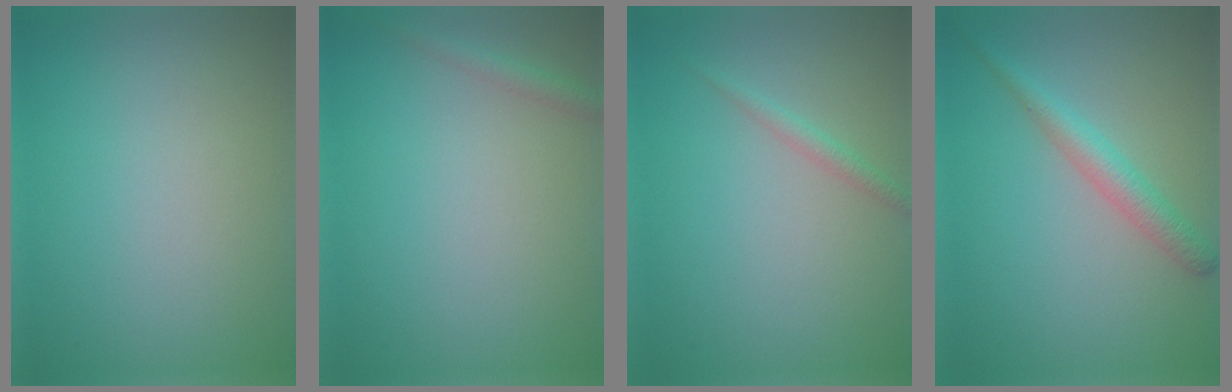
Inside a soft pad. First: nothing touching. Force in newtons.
{"total": 1.3, "press": 1.2, "slide": 0.1}
{"total": 1.2, "press": 1.2, "slide": 0.0}
{"total": 2.7, "press": 2.7, "slide": 0.1}